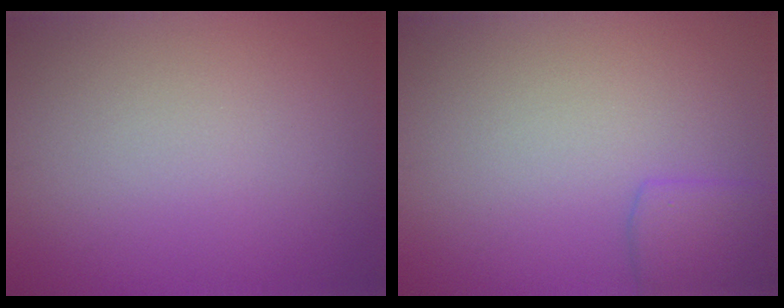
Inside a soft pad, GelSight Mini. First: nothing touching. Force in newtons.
{"total": 2.6, "press": 2.6, "slide": 0.1}